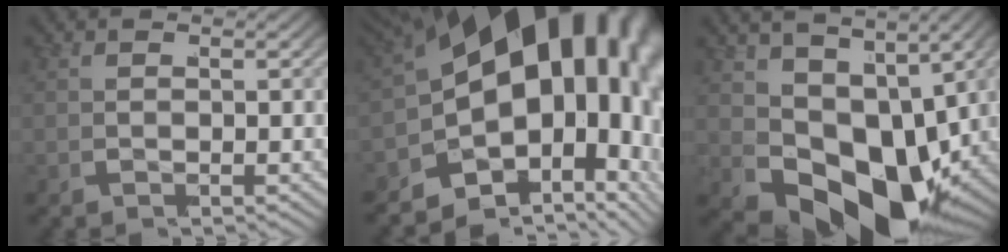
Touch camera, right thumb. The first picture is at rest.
{"total": 24.3, "force": [1.8, 15.6, 18.6], "torque": [-0.292, -0.014, 0.008]}
{"total": 14.5, "force": [-3.6, 8.9, 10.8], "torque": [-0.206, -0.059, -0.033]}